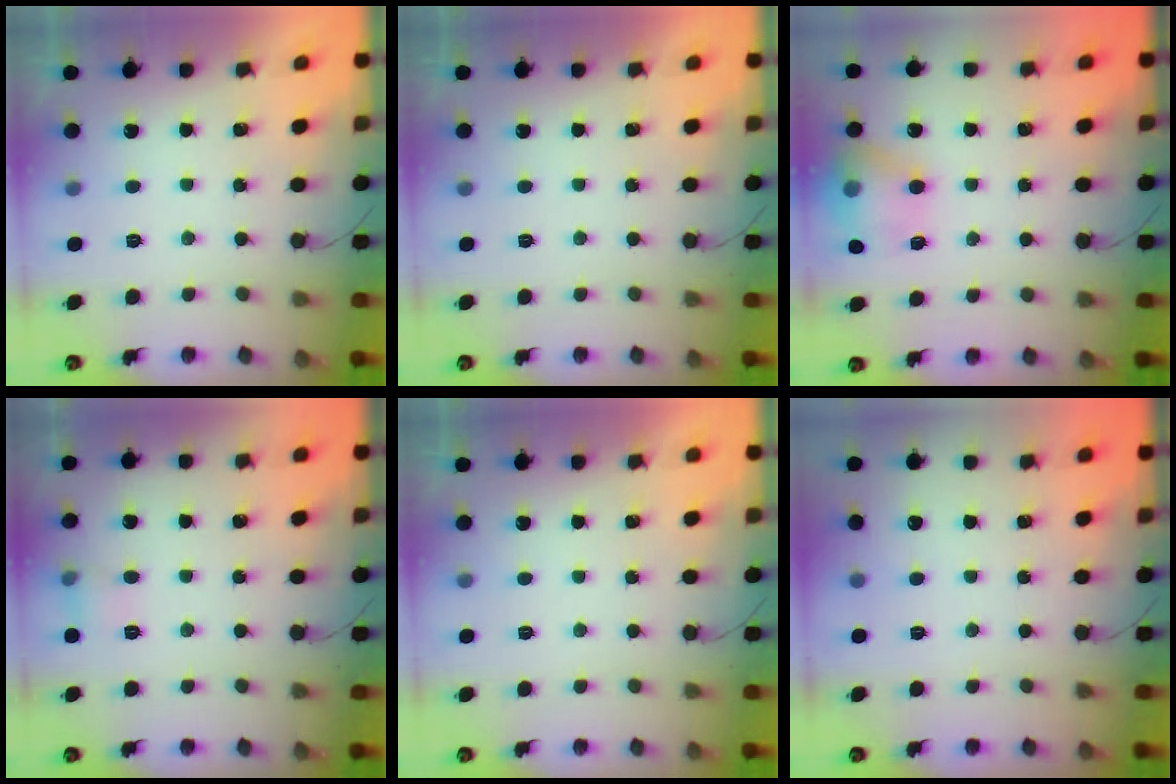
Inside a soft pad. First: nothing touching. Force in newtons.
{"total": 0.0}
{"total": 14.7, "press": 14.6, "slide": 1.3}
{"total": 5.7, "press": 5.4, "slide": 1.7}
{"total": 0.0}
{"total": 0.0}